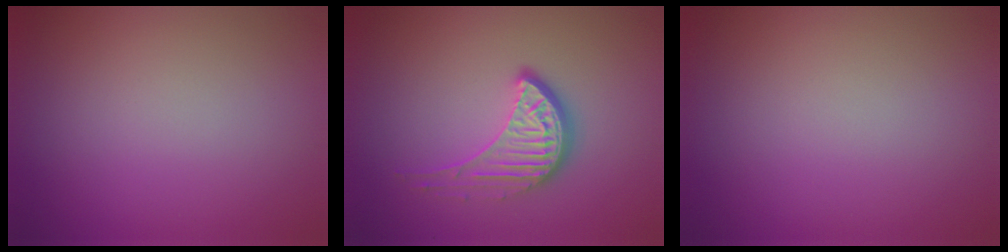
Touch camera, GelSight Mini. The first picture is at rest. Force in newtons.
{"total": 4.0, "press": 2.9, "slide": 2.7}
{"total": 0.0}